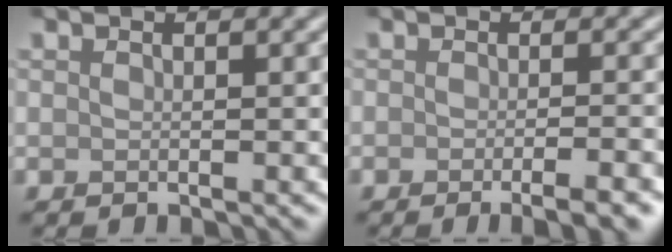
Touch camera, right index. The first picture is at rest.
{"total": 4.2, "force": [-2.4, 1.0, 3.3], "torque": [-0.029, 0.005, -0.031]}